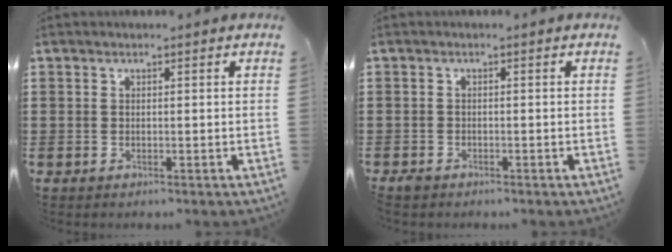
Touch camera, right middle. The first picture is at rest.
{"total": 0.9, "force": [-0.8, 0.4, 0.1], "torque": [-0.004, 0.000, -0.017]}